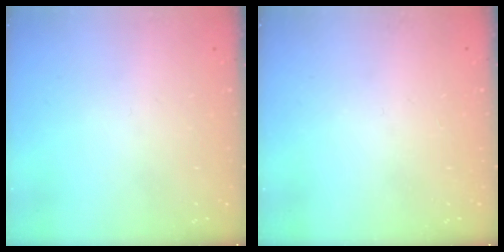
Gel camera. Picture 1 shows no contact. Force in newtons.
{"total": 1.5, "press": 1.5, "slide": 0.1}